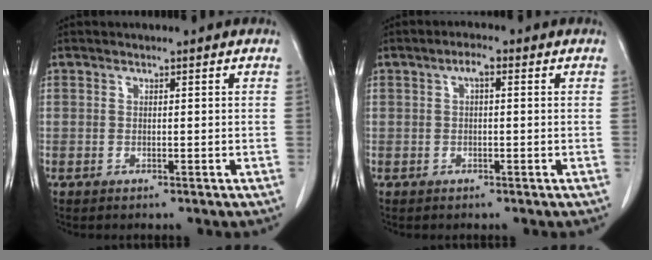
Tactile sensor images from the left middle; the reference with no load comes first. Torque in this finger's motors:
{"motor_torque": [0.77, -0.14, -0.01, 0.01]}